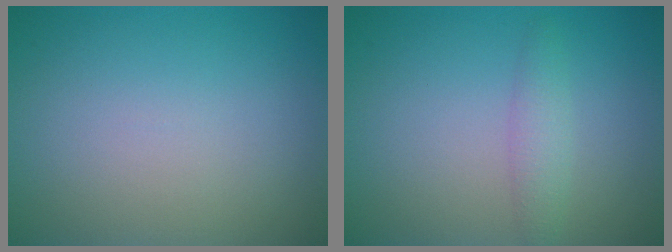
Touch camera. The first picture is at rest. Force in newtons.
{"total": 1.7, "press": 1.7, "slide": 0.1}